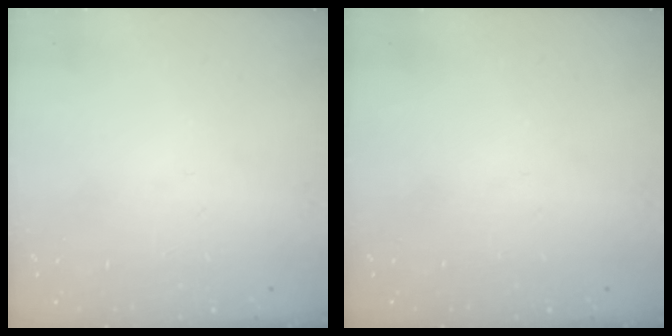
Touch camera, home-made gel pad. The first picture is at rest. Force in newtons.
{"total": 0.0}